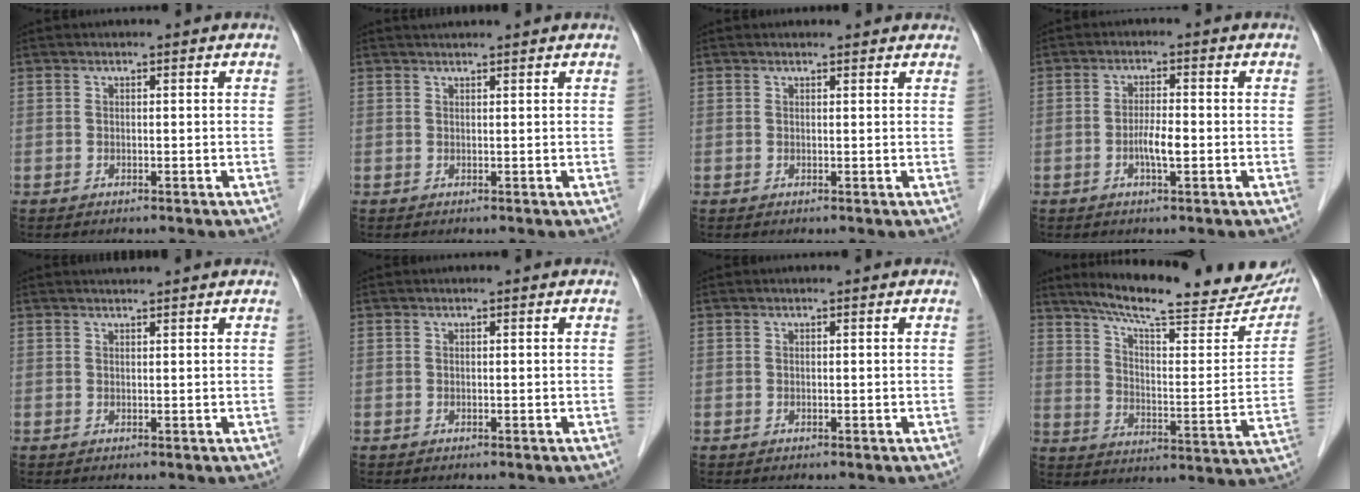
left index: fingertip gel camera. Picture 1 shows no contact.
{"total": 2.8, "force": [2.6, -0.3, 0.9], "torque": [-0.012, 0.024, 0.040]}
{"total": 4.1, "force": [3.8, 1.1, 1.1], "torque": [-0.012, 0.016, 0.035]}
{"total": 3.2, "force": [-0.9, 0.5, 3.0], "torque": [-0.059, 0.001, -0.017]}
{"total": 1.6, "force": [1.5, -0.4, 0.4], "torque": [-0.008, 0.011, 0.029]}
{"total": 0.0}
{"total": 0.0}
{"total": 24.7, "force": [20.9, 4.1, 12.5], "torque": [-0.181, -0.033, 0.275]}